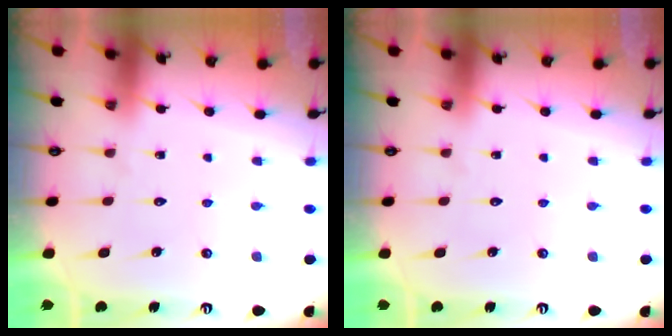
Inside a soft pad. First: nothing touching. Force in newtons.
{"total": 0.0}